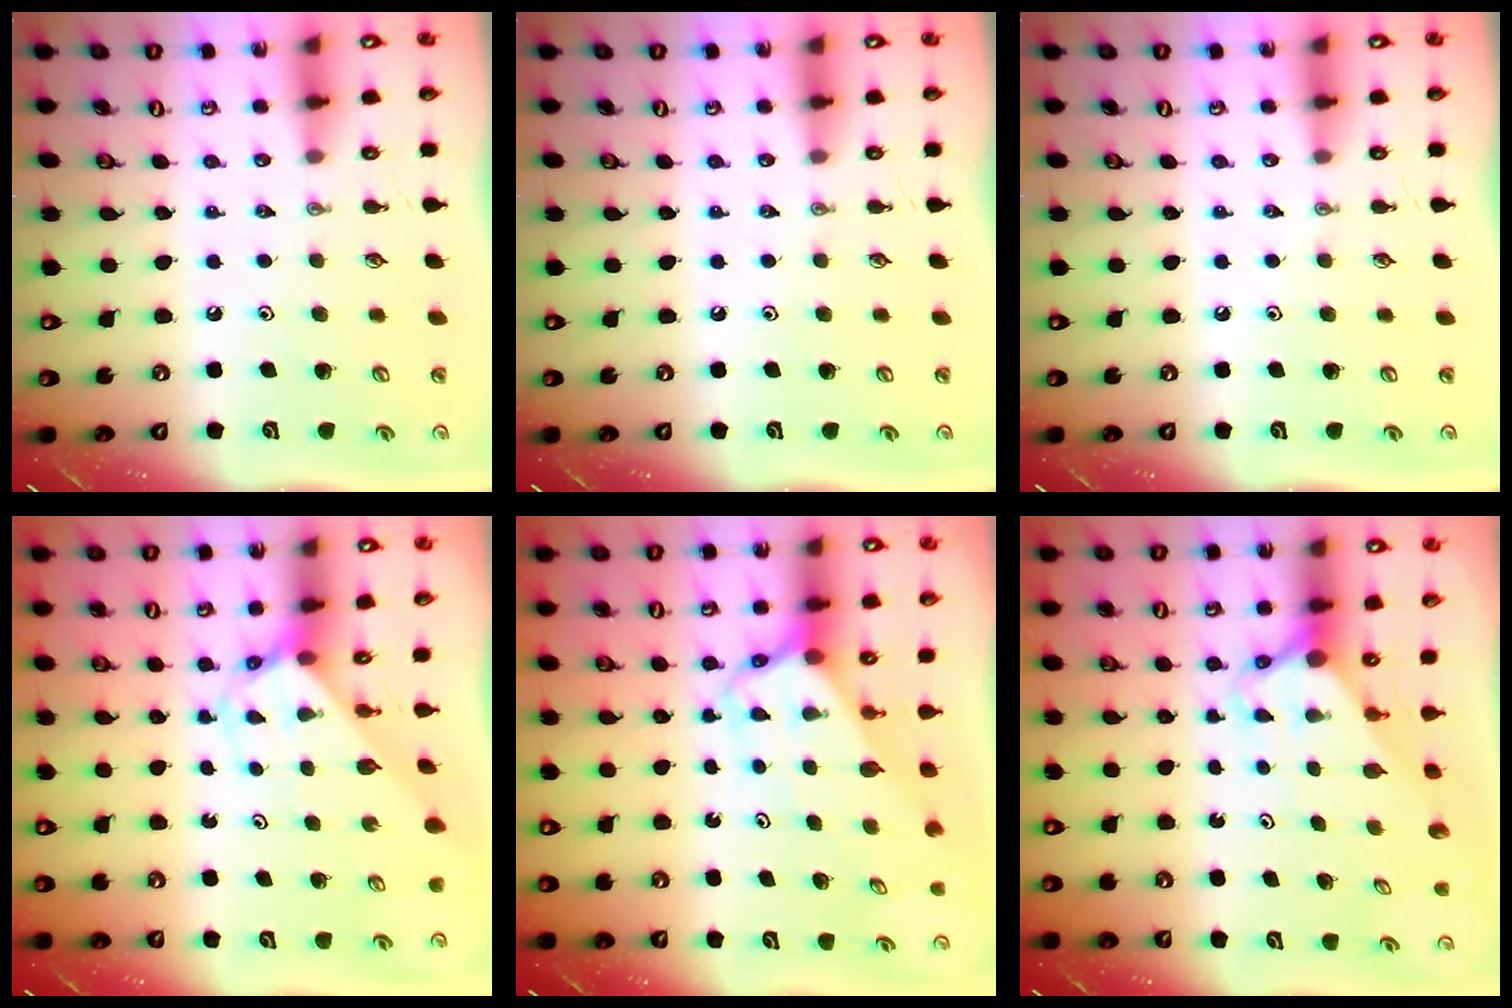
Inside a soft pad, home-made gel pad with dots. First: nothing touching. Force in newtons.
{"total": 0.0}
{"total": 0.0}
{"total": 2.7, "press": 2.7, "slide": 0.2}
{"total": 3.9, "press": 3.9, "slide": 0.4}
{"total": 2.9, "press": 2.9, "slide": 0.3}